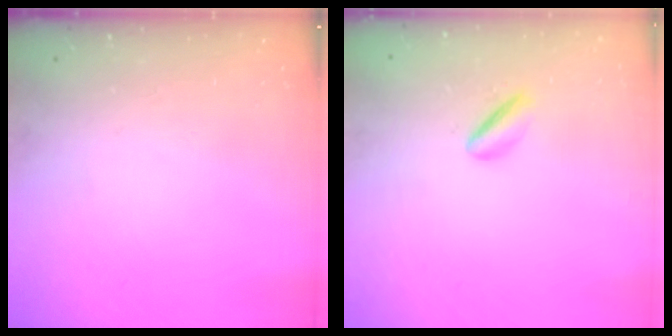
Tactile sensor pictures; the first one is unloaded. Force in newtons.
{"total": 1.8, "press": 1.7, "slide": 0.6}